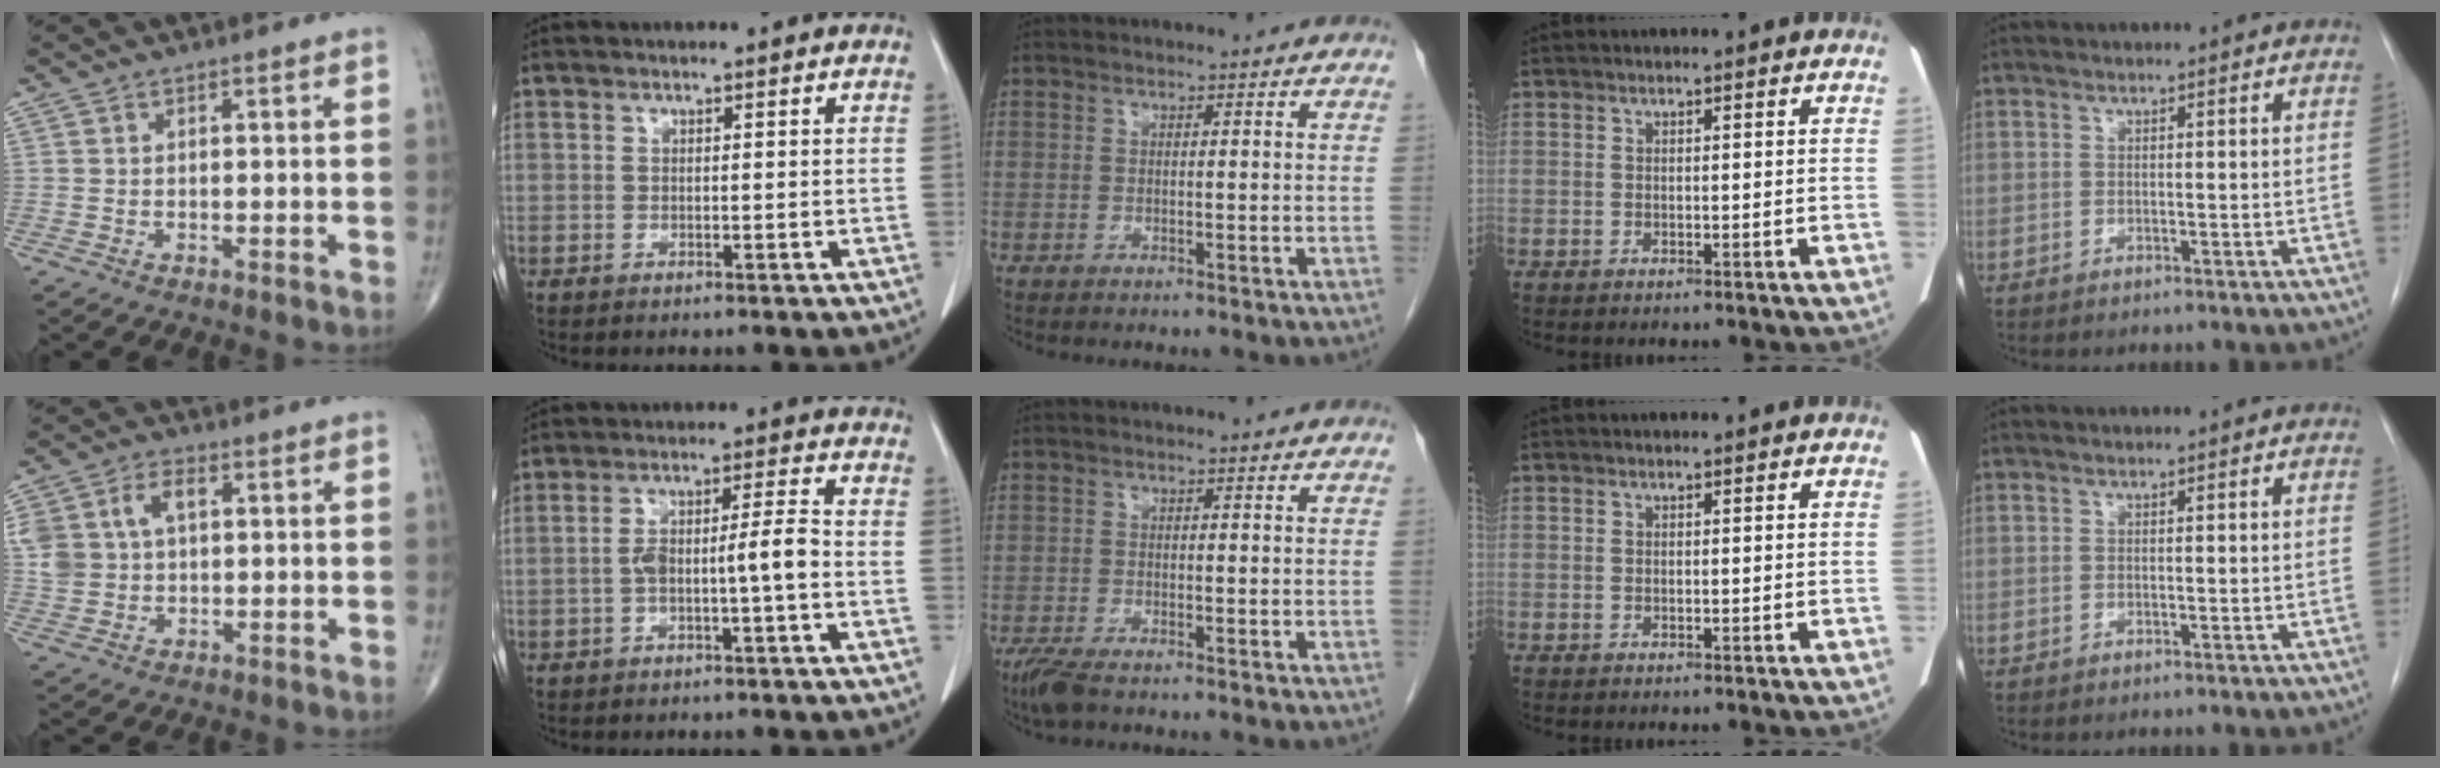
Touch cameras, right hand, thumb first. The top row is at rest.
{"thumb": {"total": 9.4, "force": [2.1, 6.4, 6.5], "torque": [-0.130, 0.010, 0.045]}, "index": {"total": 5.9, "force": [-1.4, 0.3, 5.7], "torque": [-0.108, 0.024, -0.018]}, "middle": {"total": 3.5, "force": [-2.6, 0.8, 2.2], "torque": [-0.050, -0.011, -0.046]}}